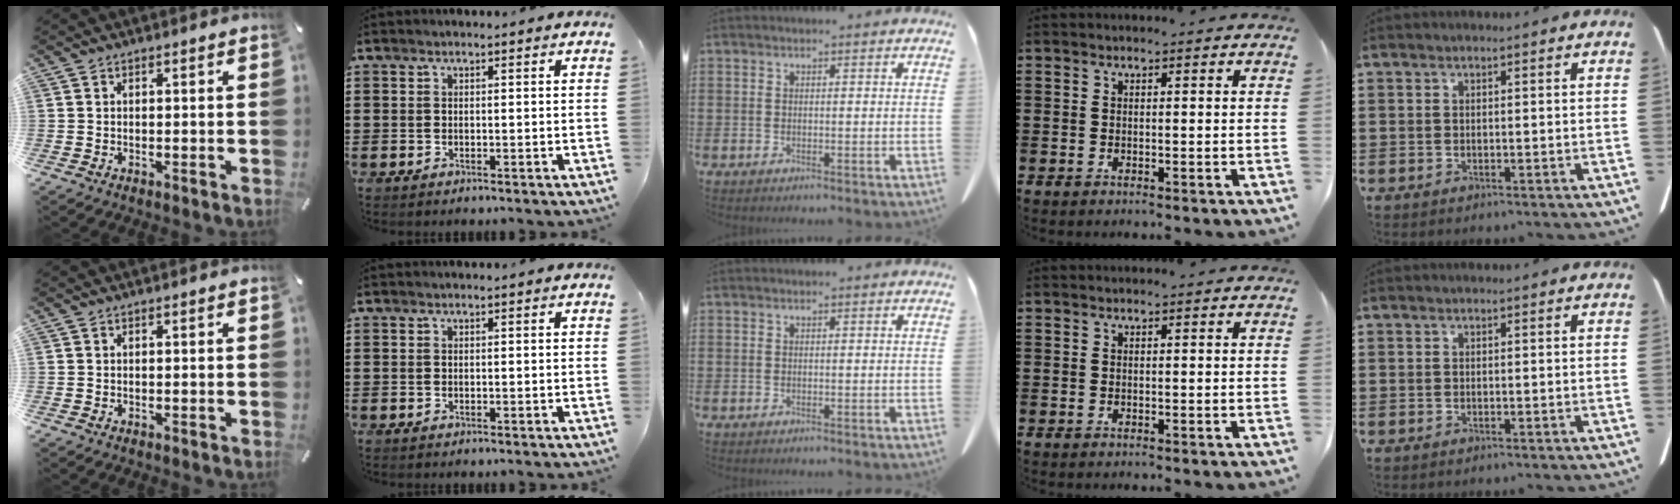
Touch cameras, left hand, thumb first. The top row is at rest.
{}